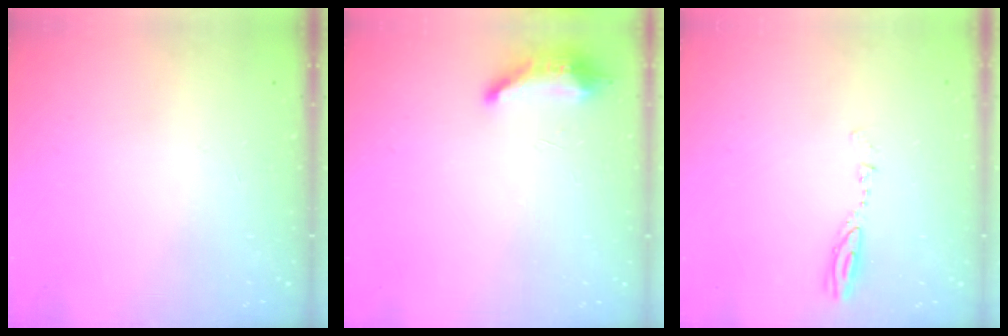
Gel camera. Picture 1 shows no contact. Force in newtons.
{"total": 8.3, "press": 8.1, "slide": 1.8}
{"total": 3.8, "press": 3.8, "slide": 0.4}